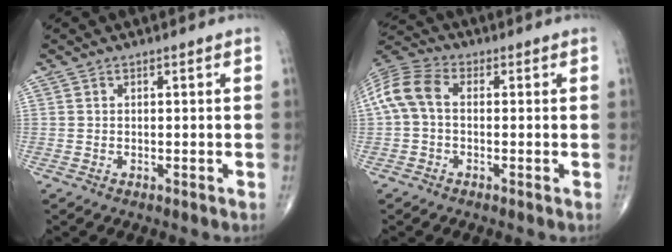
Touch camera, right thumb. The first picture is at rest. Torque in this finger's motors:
{"motor_torque": [-0.22, 0.72, 0.44, -0.40, 0.09]}